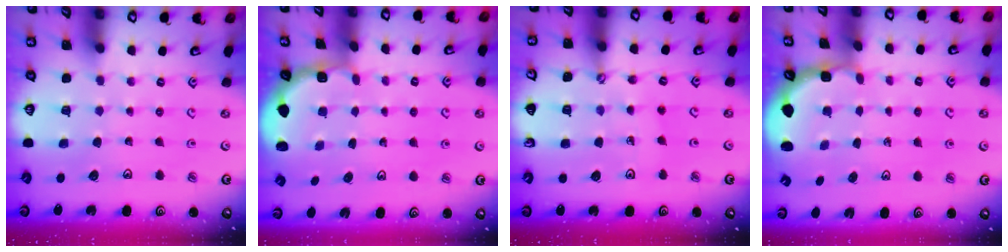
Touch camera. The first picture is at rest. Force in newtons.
{"total": 1.9, "press": 1.8, "slide": 0.7}
{"total": 4.8, "press": 4.5, "slide": 1.5}
{"total": 2.7, "press": 2.1, "slide": 1.7}